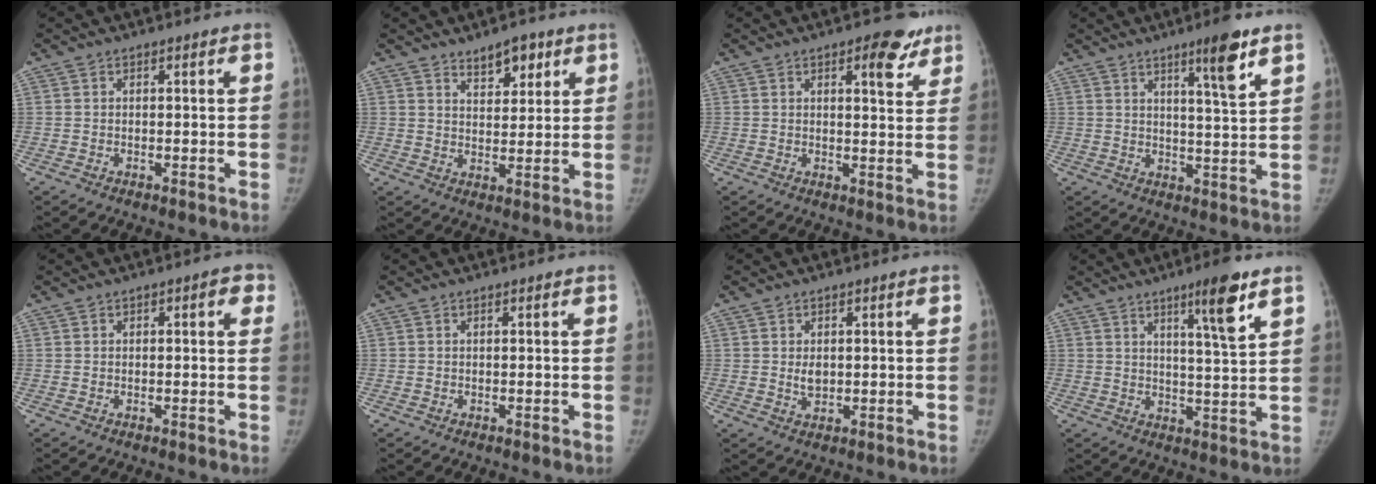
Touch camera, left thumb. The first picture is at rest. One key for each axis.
{"total": 5.8, "fx": 3.9, "fy": 2.8, "fz": 3.3, "tx": -0.024, "ty": -0.027, "tz": 0.061}
{"total": 7.0, "fx": 4.1, "fy": 2.8, "fz": 4.9, "tx": -0.040, "ty": -0.019, "tz": 0.047}
{"total": 8.1, "fx": 4.9, "fy": 0.6, "fz": 6.5, "tx": -0.096, "ty": -0.031, "tz": 0.076}
{"total": 2.7, "fx": 1.1, "fy": 1.3, "fz": 2.1, "tx": -0.008, "ty": 0.005, "tz": 0.007}
{"total": 0.0}
{"total": 2.4, "fx": 0.3, "fy": 1.6, "fz": 1.7, "tx": -0.021, "ty": -0.007, "tz": 0.010}
{"total": 9.1, "fx": 5.2, "fy": 0.6, "fz": 7.5, "tx": -0.113, "ty": -0.032, "tz": 0.082}